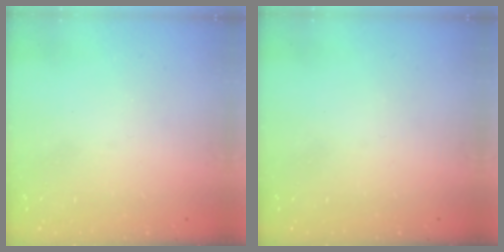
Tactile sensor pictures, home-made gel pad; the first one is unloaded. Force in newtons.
{"total": 0.0}